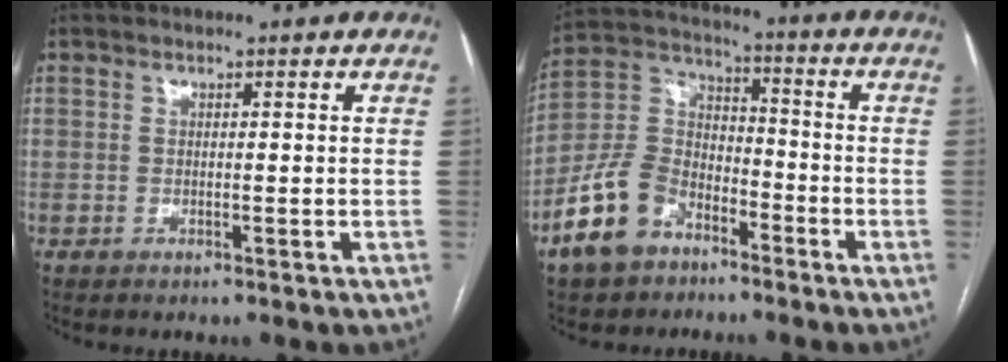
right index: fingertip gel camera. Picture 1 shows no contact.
{"total": 11.6, "force": [-7.1, 7.3, 5.5], "torque": [-0.131, 0.015, -0.136]}